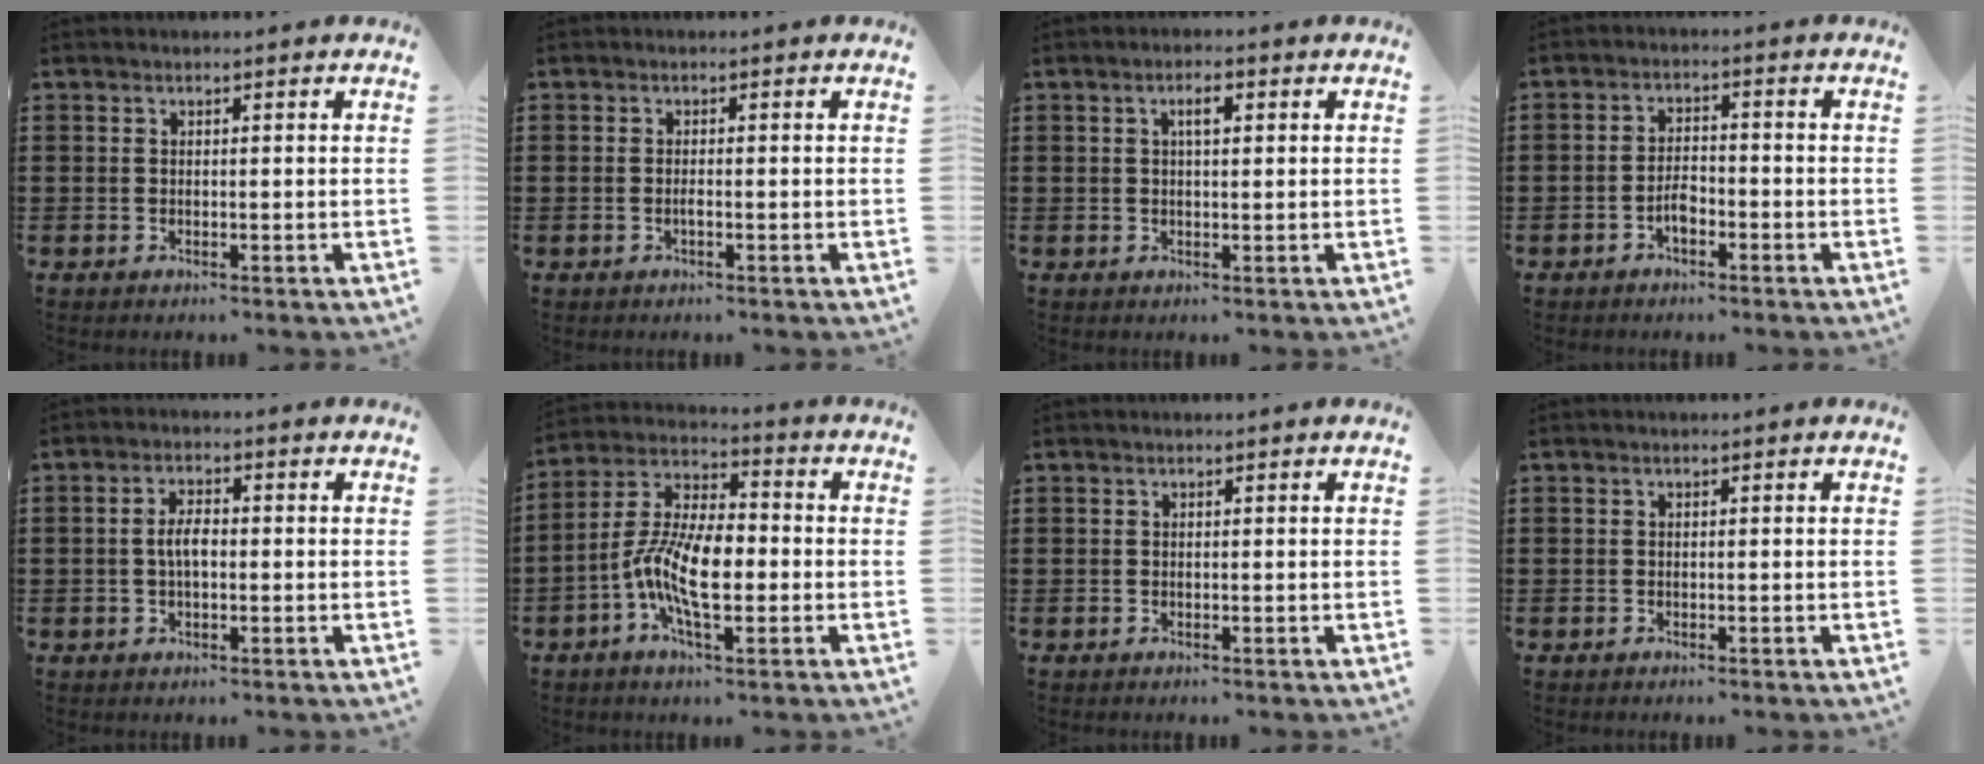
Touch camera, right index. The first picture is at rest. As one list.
[{"total": 0.8, "force": [-0.4, 0.1, 0.7], "torque": [-0.014, -0.003, -0.006]}, {"total": 2.5, "force": [0.7, 0.8, 2.2], "torque": [-0.044, 0.008, 0.009]}, {"total": 3.0, "force": [-1.6, 1.5, 2.1], "torque": [-0.049, 0.003, -0.033]}, {"total": 3.4, "force": [-0.2, 1.4, 3.1], "torque": [-0.065, 0.002, -0.007]}, {"total": 10.7, "force": [-2.8, 4.5, 9.2], "torque": [-0.209, -0.005, -0.059]}, {"total": 0.0}, {"total": 0.0}]